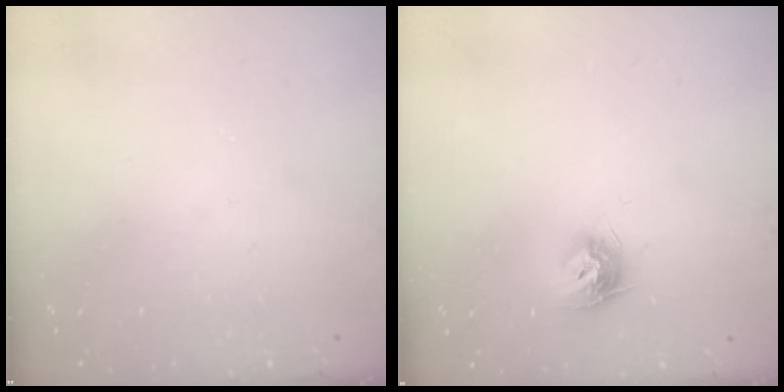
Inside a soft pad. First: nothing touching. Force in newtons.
{"total": 8.7, "press": 8.7, "slide": 0.3}